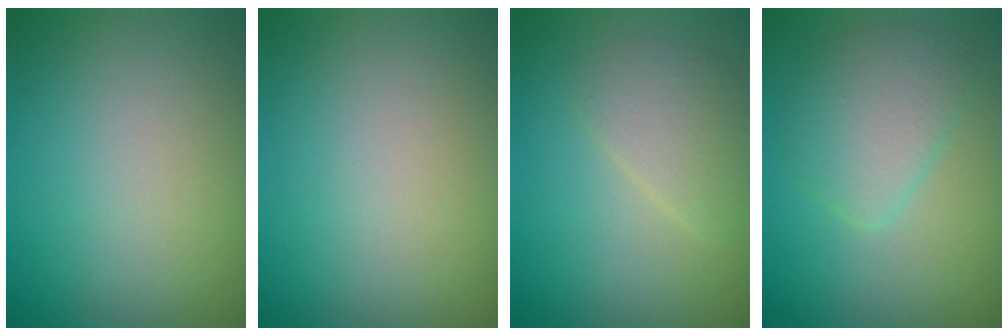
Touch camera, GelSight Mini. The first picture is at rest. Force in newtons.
{"total": 0.0}
{"total": 2.5, "press": 2.5, "slide": 0.1}
{"total": 3.7, "press": 3.7, "slide": 0.1}